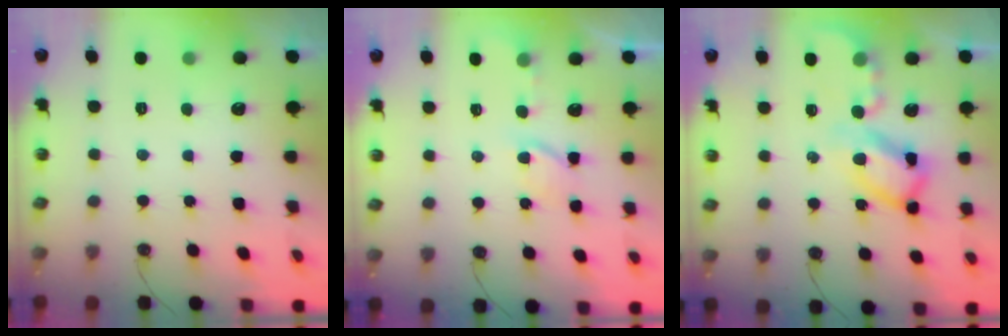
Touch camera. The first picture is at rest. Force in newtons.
{"total": 3.6, "press": 3.6, "slide": 0.5}
{"total": 12.4, "press": 12.3, "slide": 1.2}